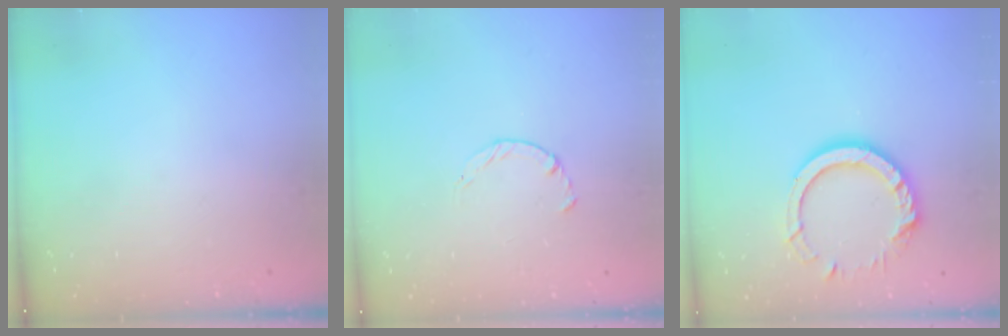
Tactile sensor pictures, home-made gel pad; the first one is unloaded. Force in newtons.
{"total": 1.8, "press": 1.7, "slide": 0.3}
{"total": 13.0, "press": 12.9, "slide": 1.2}